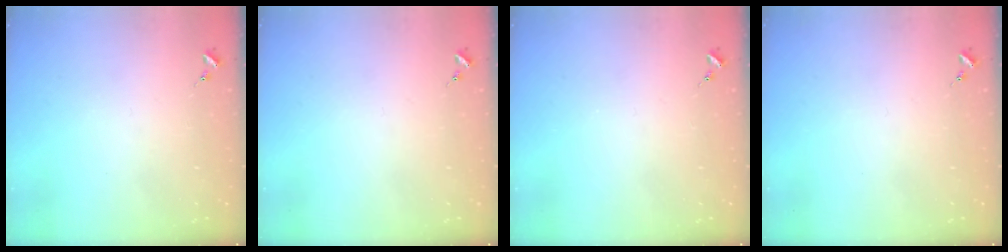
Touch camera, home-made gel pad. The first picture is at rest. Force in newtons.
{"total": 0.0}
{"total": 0.0}
{"total": 0.0}